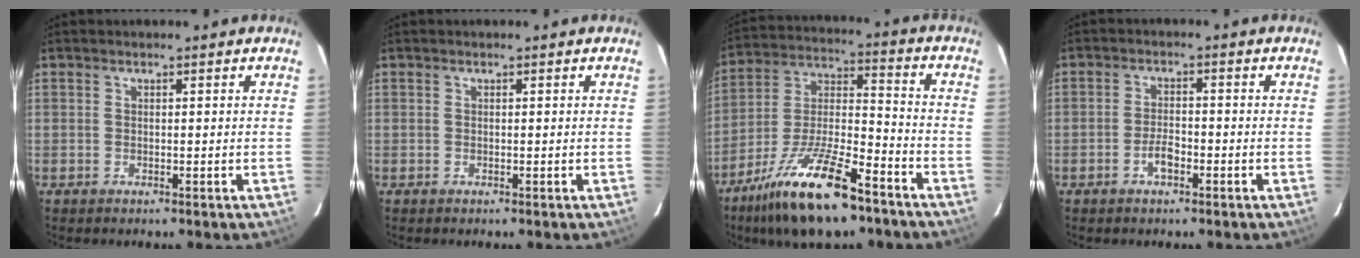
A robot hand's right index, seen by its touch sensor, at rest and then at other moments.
{"total": 0.0}
{"total": 19.0, "force": [-12.6, 5.6, 13.2], "torque": [-0.262, -0.010, -0.225]}
{"total": 3.2, "force": [-1.8, 1.3, 2.3], "torque": [-0.048, 0.003, -0.033]}